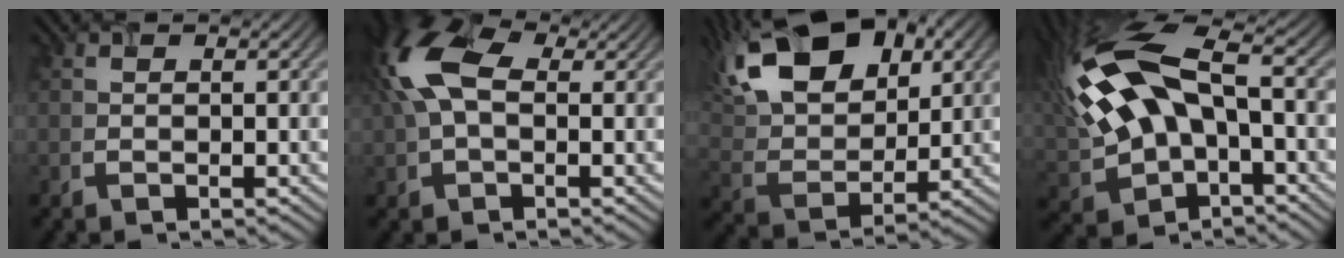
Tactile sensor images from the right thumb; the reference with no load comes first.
{"total": 10.0, "force": [1.9, 5.9, 7.9], "torque": [-0.210, 0.018, 0.028]}
{"total": 16.3, "force": [8.4, 9.3, 10.4], "torque": [-0.225, 0.023, 0.131]}
{"total": 17.7, "force": [2.1, 9.7, 14.6], "torque": [-0.319, 0.000, 0.040]}